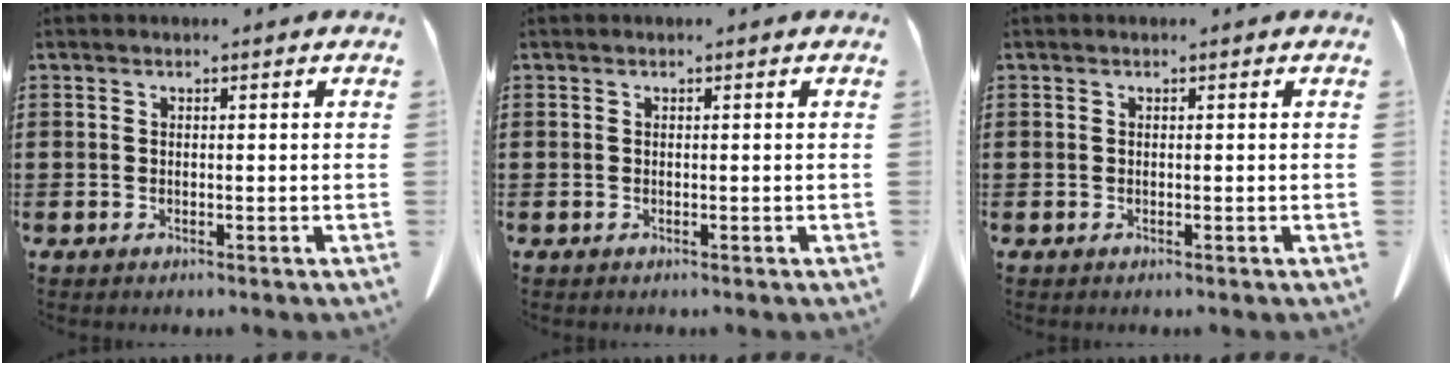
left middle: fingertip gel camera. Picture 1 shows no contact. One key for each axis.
{"total": 0.0}
{"total": 0.0}